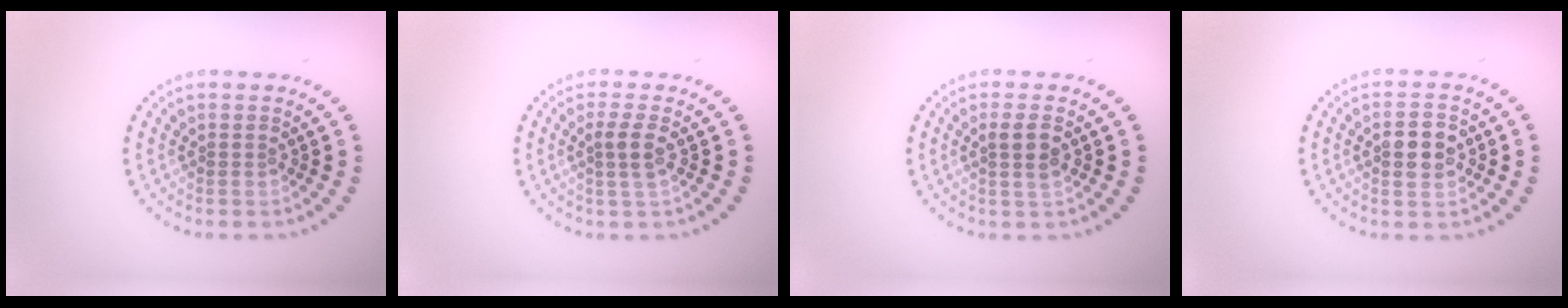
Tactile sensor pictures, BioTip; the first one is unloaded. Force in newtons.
{"total": 1.8, "press": 1.5, "slide": 1.0}
{"total": 1.9, "press": 1.7, "slide": 0.6}
{"total": 2.9, "press": 2.9, "slide": 0.2}